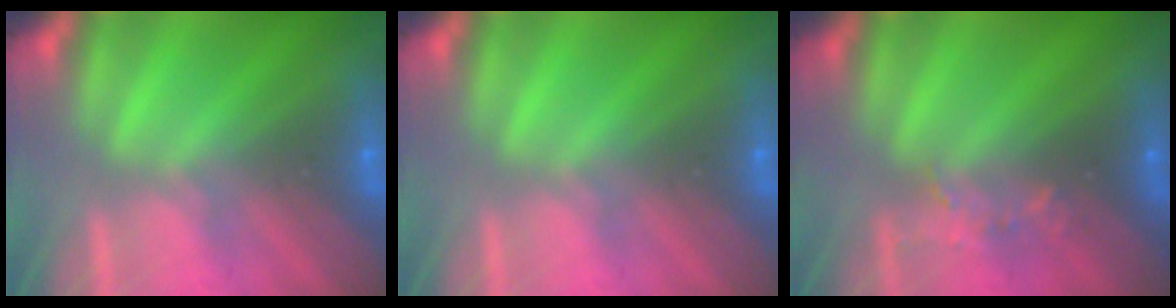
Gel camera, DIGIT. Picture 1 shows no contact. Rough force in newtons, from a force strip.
{"total": 0.0}
{"total": 2.6}